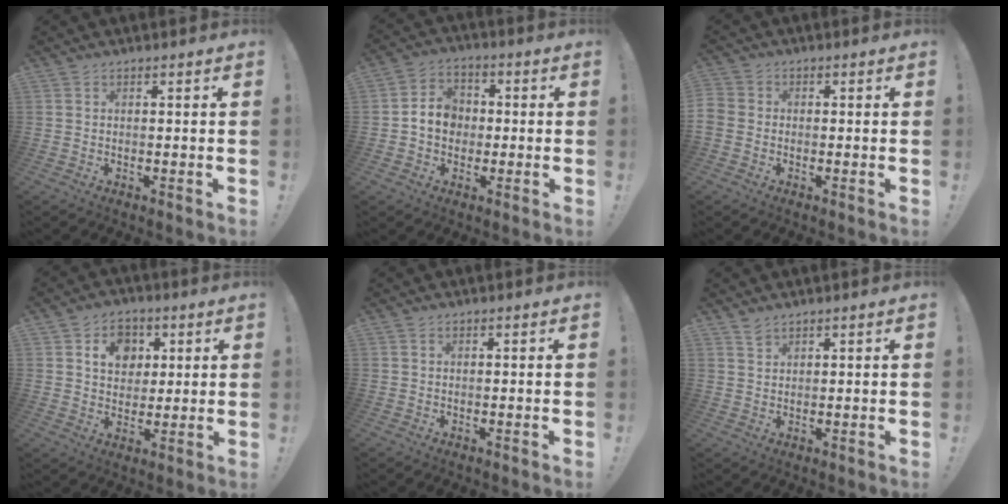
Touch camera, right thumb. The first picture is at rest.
{"total": 8.3, "force": [-0.6, 7.3, 4.0], "torque": [-0.062, 0.012, -0.008]}
{"total": 0.6, "force": [-0.3, 0.5, 0.0], "torque": [-0.001, 0.003, -0.005]}
{"total": 9.5, "force": [3.8, 7.8, 4.0], "torque": [-0.055, -0.014, 0.073]}
{"total": 0.0}
{"total": 2.3, "force": [2.0, 1.0, 0.7], "torque": [-0.008, -0.014, 0.036]}